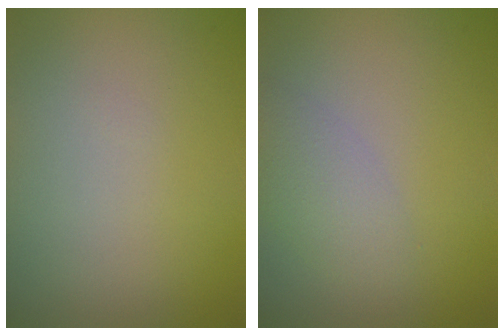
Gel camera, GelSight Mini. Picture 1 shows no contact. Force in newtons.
{"total": 2.7, "press": 2.7, "slide": 0.1}